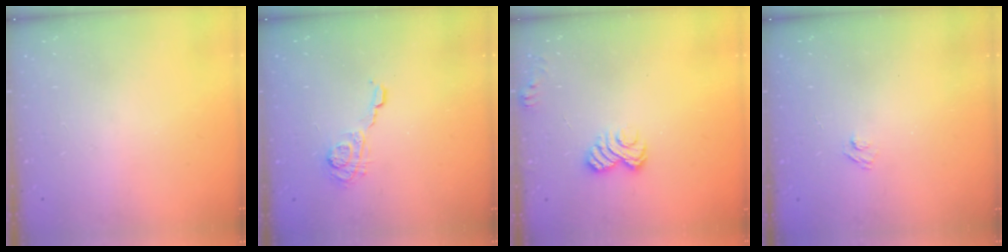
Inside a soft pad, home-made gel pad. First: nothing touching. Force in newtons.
{"total": 6.1, "press": 6.1, "slide": 0.7}
{"total": 6.0, "press": 5.8, "slide": 1.3}
{"total": 2.7, "press": 2.5, "slide": 0.9}